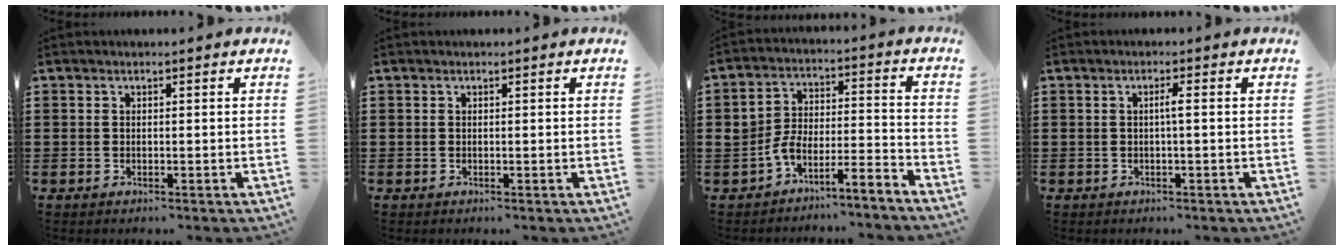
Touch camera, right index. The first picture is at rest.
{"total": 0.0}
{"total": 5.6, "force": [-5.4, 0.5, 1.7], "torque": [-0.035, 0.002, -0.109]}
{"total": 1.5, "force": [-0.1, -0.1, 1.4], "torque": [-0.028, -0.001, -0.005]}